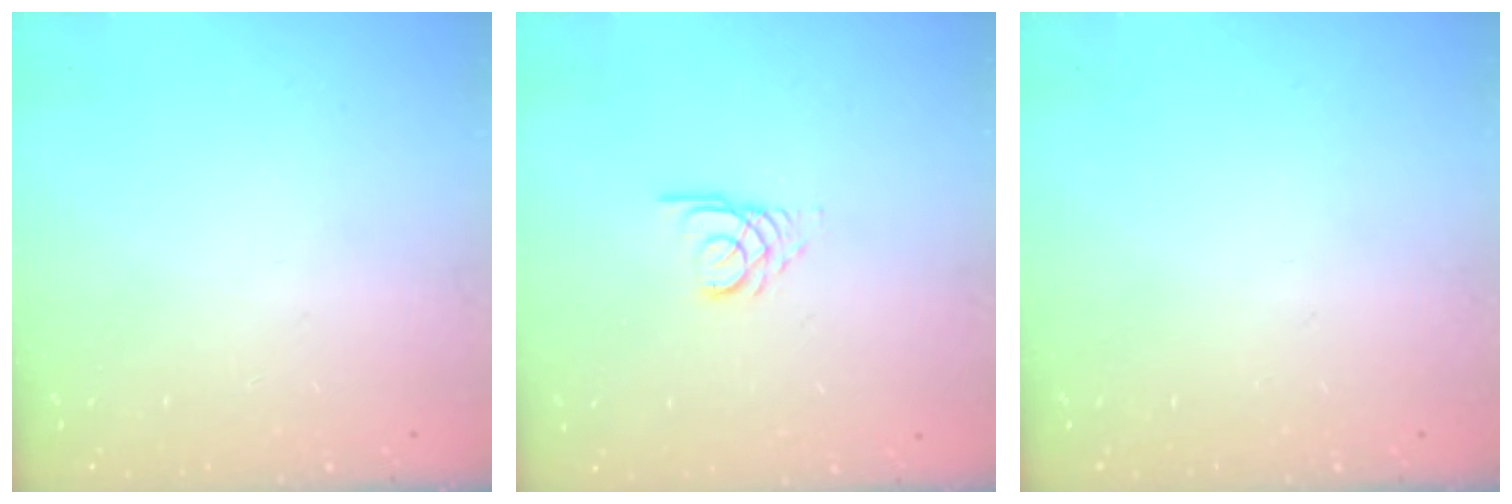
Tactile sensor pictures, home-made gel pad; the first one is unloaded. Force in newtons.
{"total": 3.5, "press": 3.5, "slide": 0.4}
{"total": 0.0}